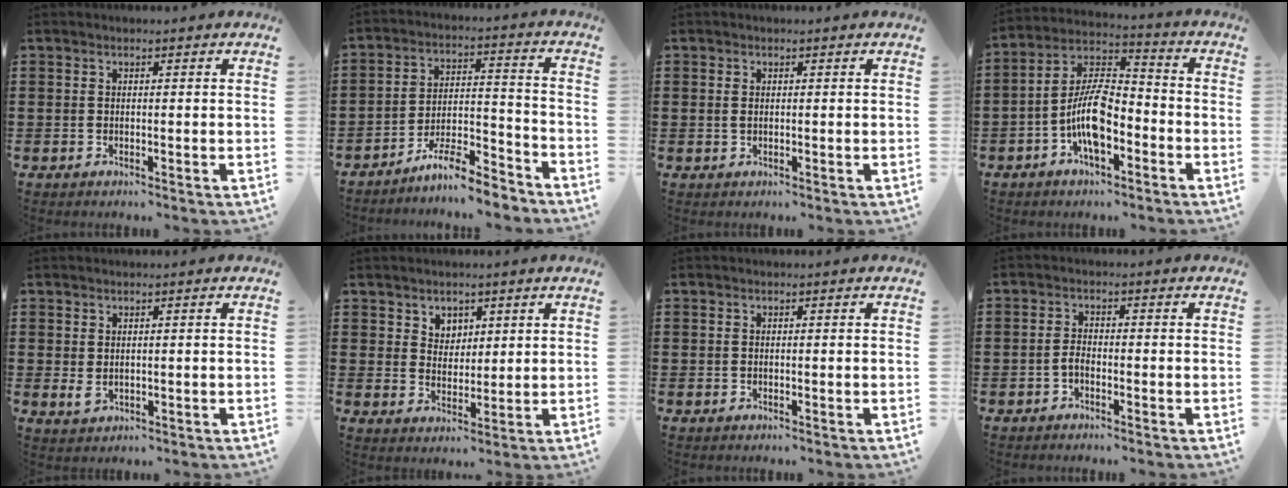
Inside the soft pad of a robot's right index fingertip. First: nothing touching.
{"total": 8.1, "force": [-7.3, 1.0, 3.4], "torque": [-0.062, 0.016, -0.139]}
{"total": 1.0, "force": [0.2, 0.6, 0.8], "torque": [-0.017, 0.004, 0.002]}
{"total": 9.5, "force": [-3.7, 4.2, 7.7], "torque": [-0.177, 0.001, -0.075]}
{"total": 1.7, "force": [0.3, 1.1, 1.2], "torque": [-0.033, -0.002, 0.005]}
{"total": 3.8, "force": [2.5, 2.8, 0.2], "torque": [-0.018, 0.008, 0.046]}
{"total": 0.0}
{"total": 1.7, "force": [-1.0, 0.7, 1.2], "torque": [-0.032, -0.001, -0.022]}